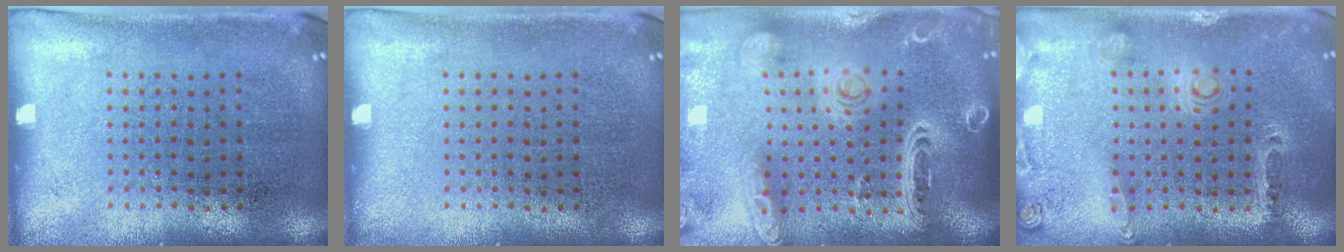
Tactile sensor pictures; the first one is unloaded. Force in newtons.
{"total": 0.0}
{"total": 3.6, "press": 2.9, "slide": 2.2}
{"total": 0.6, "press": 0.6, "slide": 0.3}